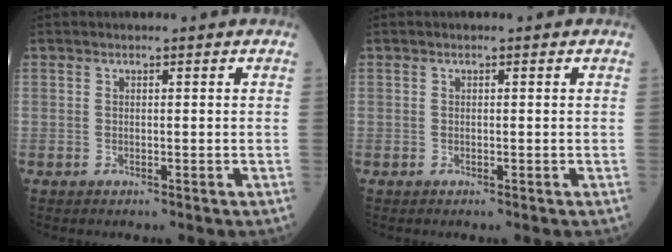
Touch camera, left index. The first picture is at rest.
{"total": 0.0}